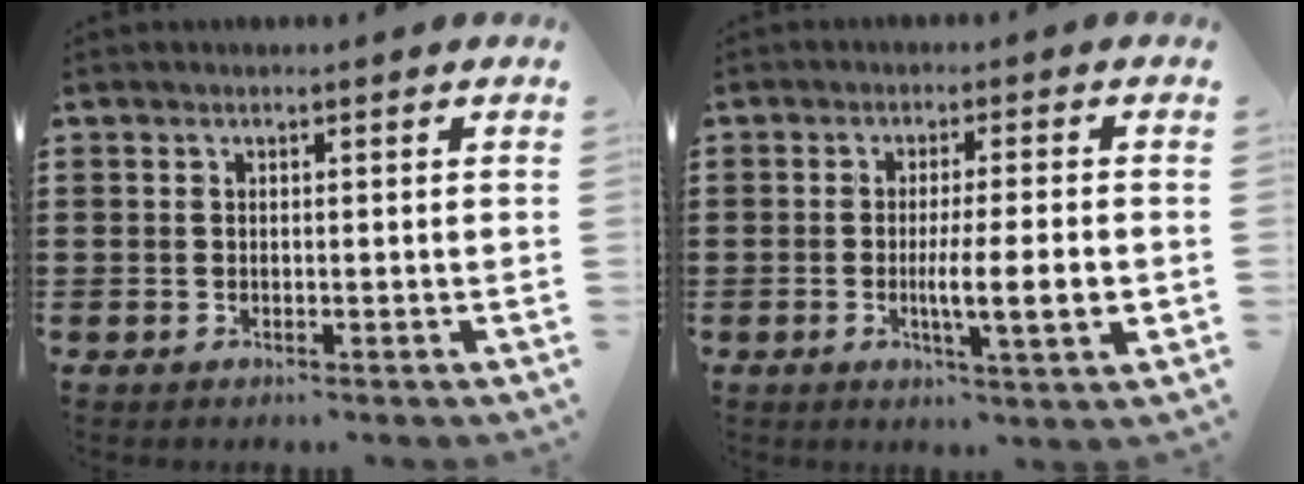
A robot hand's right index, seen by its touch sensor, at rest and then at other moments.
{"total": 7.4, "force": [-1.2, 0.9, 7.3], "torque": [-0.112, -0.011, -0.021]}